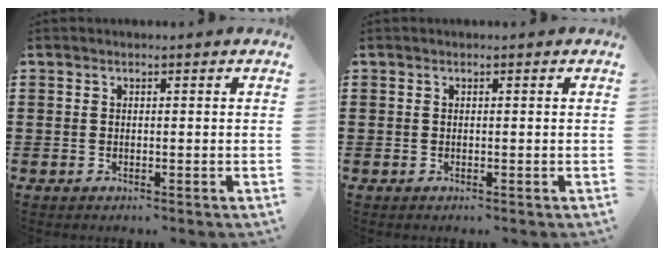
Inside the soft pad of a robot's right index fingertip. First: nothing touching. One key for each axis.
{"total": 0.0}